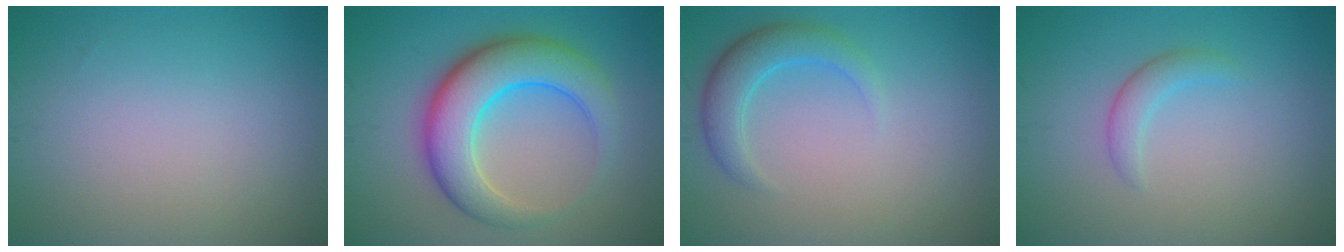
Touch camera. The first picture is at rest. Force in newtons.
{"total": 7.9, "press": 7.9, "slide": 0.2}
{"total": 3.3, "press": 3.3, "slide": 0.5}
{"total": 1.7, "press": 1.7, "slide": 0.2}